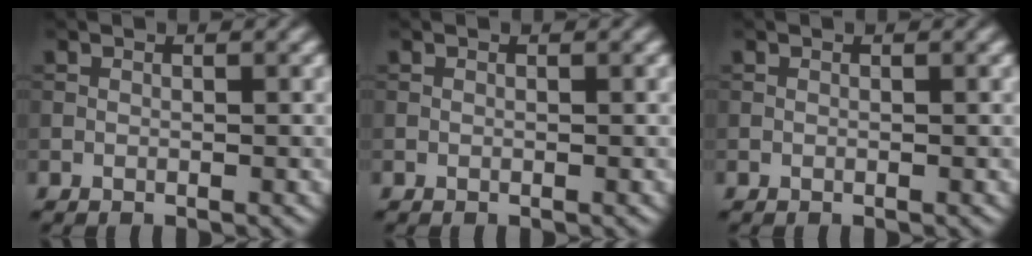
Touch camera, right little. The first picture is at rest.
{"total": 0.0}
{"total": 0.0}